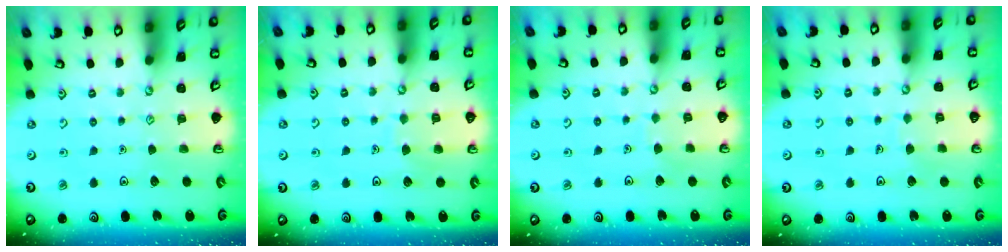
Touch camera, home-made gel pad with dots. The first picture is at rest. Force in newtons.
{"total": 4.9, "press": 4.8, "slide": 0.6}
{"total": 3.3, "press": 3.3, "slide": 0.5}
{"total": 3.5, "press": 3.5, "slide": 0.3}